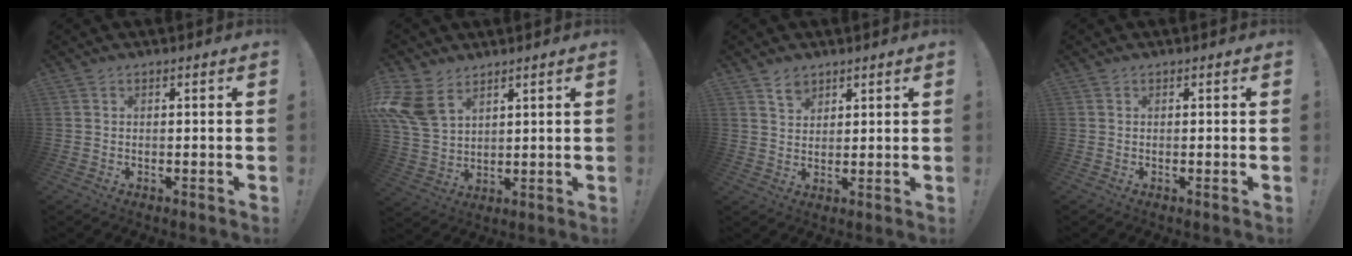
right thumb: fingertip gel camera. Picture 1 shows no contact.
{"total": 12.4, "force": [6.4, 8.1, 7.0], "torque": [-0.151, -0.026, 0.130]}
{"total": 4.1, "force": [3.1, 2.4, 1.1], "torque": [-0.007, -0.018, 0.056]}
{"total": 0.0}